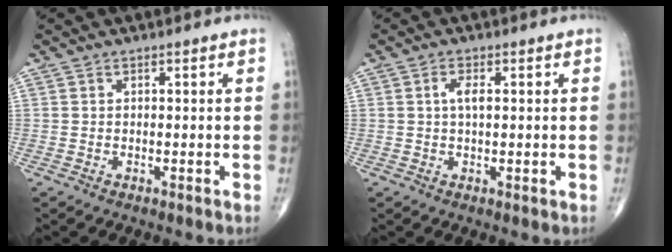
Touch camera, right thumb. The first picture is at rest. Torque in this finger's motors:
{"motor_torque": [0.50, 0.47, 0.00, -0.13, 0.09]}